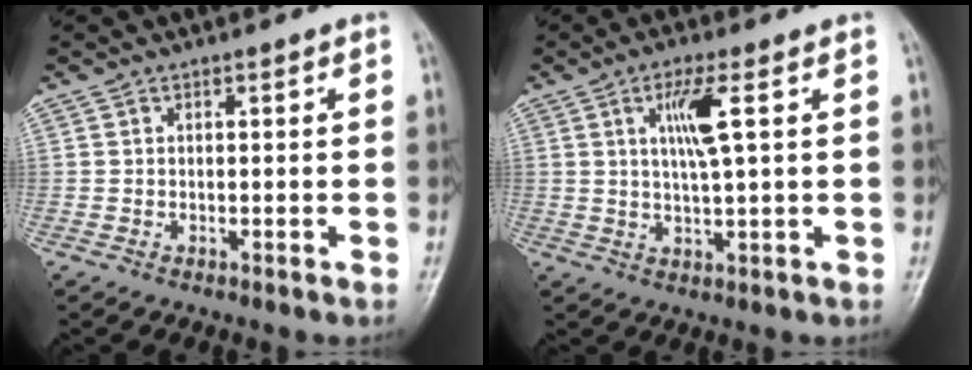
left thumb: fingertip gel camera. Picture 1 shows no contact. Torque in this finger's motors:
{"motor_torque": [1.20, 0.89, 1.06, -0.06, 0.20]}